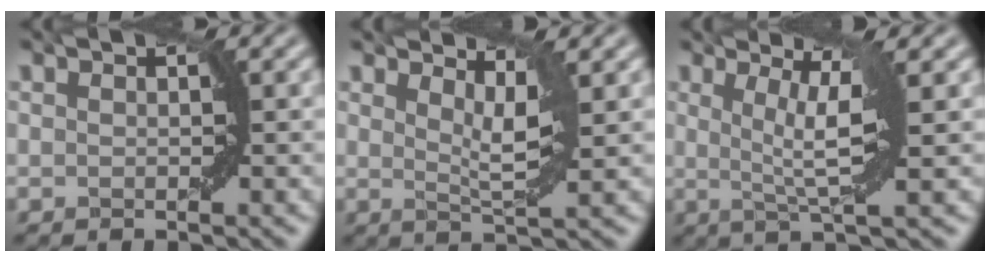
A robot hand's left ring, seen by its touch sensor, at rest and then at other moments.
{"total": 2.8, "force": [1.6, 0.5, 2.3], "torque": [-0.042, 0.001, 0.029]}
{"total": 4.1, "force": [0.3, 0.5, 4.1], "torque": [-0.080, 0.001, 0.012]}